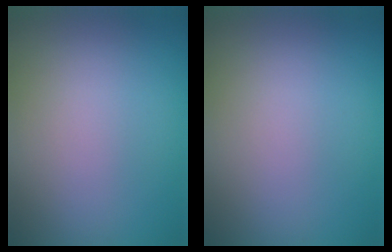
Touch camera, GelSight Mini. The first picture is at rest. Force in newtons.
{"total": 0.0}